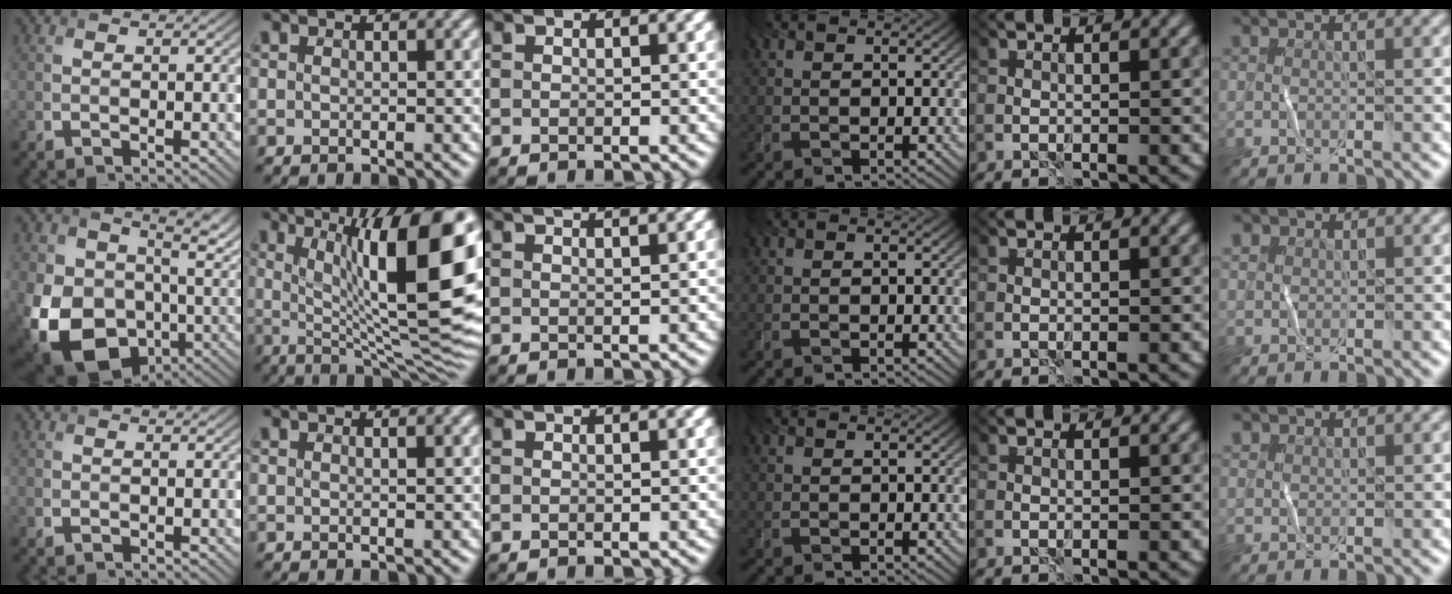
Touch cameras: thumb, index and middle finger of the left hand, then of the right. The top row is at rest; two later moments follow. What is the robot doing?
{"motion": "fold", "object": "bandana"}